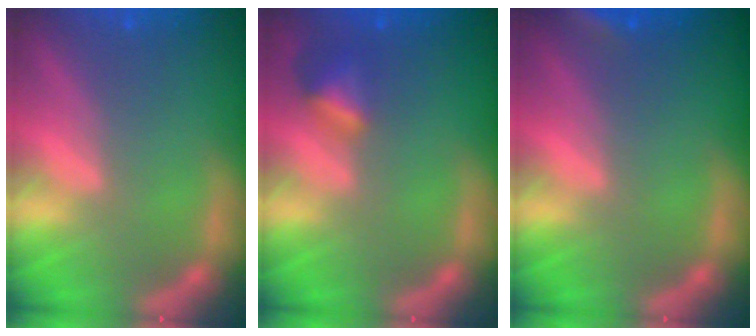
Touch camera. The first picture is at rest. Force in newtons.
{"total": 2.4}
{"total": 2.4}